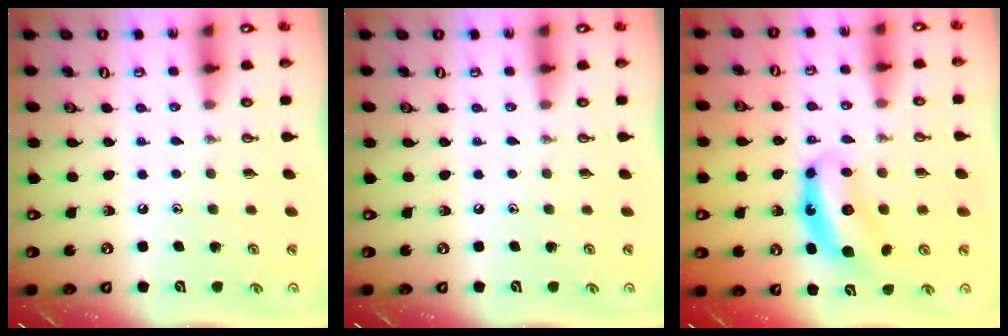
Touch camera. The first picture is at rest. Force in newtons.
{"total": 0.0}
{"total": 8.1, "press": 8.0, "slide": 0.7}